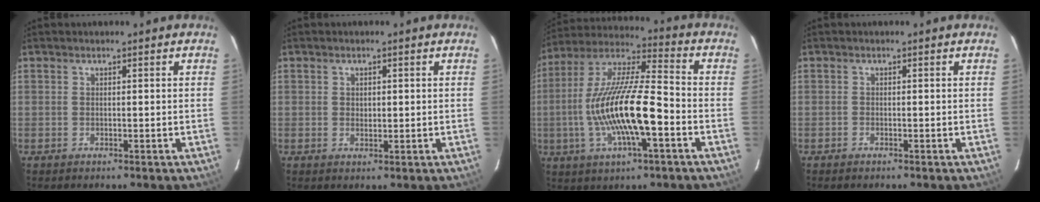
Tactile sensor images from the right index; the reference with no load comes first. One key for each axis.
{"total": 1.5, "fx": 0.3, "fy": 1.2, "fz": 0.9, "tx": -0.012, "ty": 0.003, "tz": 0.006}
{"total": 18.5, "fx": -4.5, "fy": 4.3, "fz": 17.4, "tx": -0.336, "ty": -0.003, "tz": -0.087}
{"total": 0.5, "fx": -0.5, "fy": 0.2, "fz": 0.1, "tx": -0.003, "ty": 0.000, "tz": -0.011}